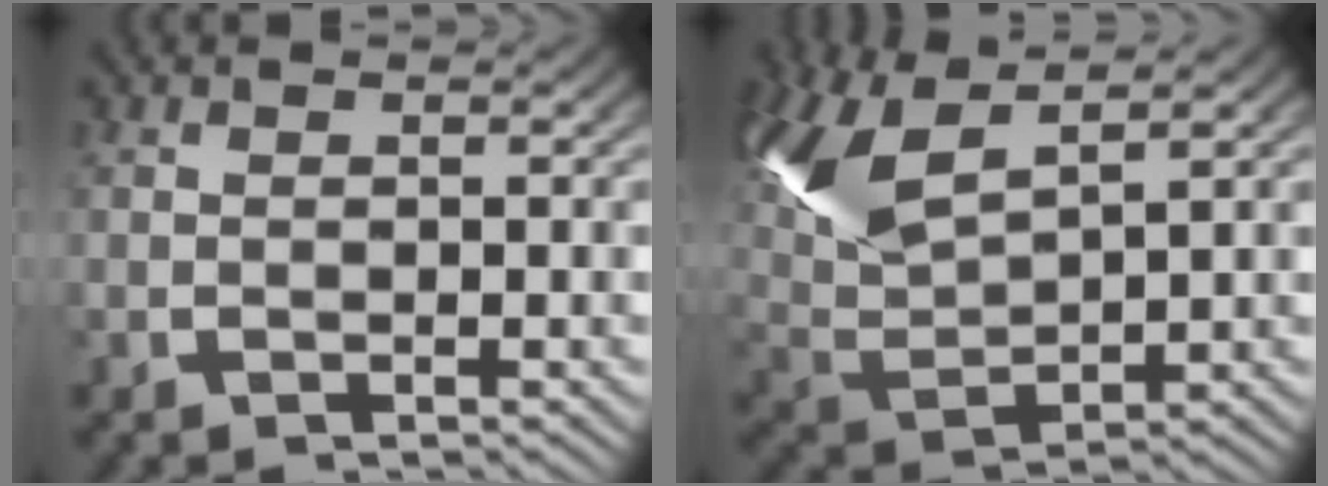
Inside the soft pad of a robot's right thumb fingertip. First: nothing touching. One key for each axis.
{"total": 7.6, "fx": 3.1, "fy": 4.4, "fz": 5.4, "tx": -0.138, "ty": -0.008, "tz": 0.066}